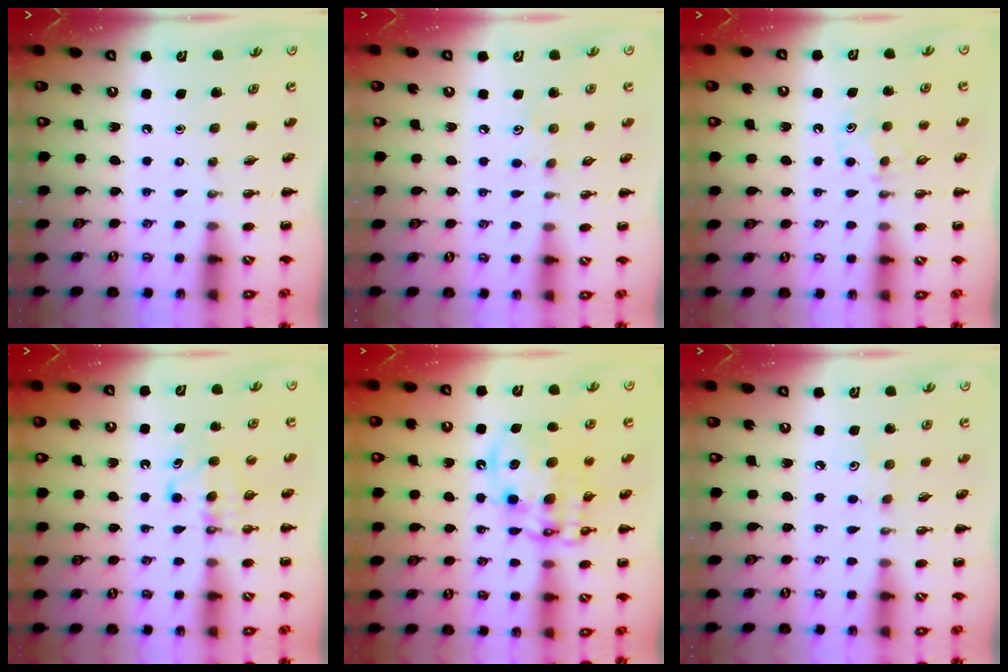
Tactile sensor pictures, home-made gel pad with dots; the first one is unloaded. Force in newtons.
{"total": 3.9, "press": 3.7, "slide": 1.0}
{"total": 4.8, "press": 4.6, "slide": 1.3}
{"total": 5.5, "press": 5.3, "slide": 1.2}
{"total": 13.9, "press": 13.5, "slide": 3.1}
{"total": 3.0, "press": 2.9, "slide": 0.8}